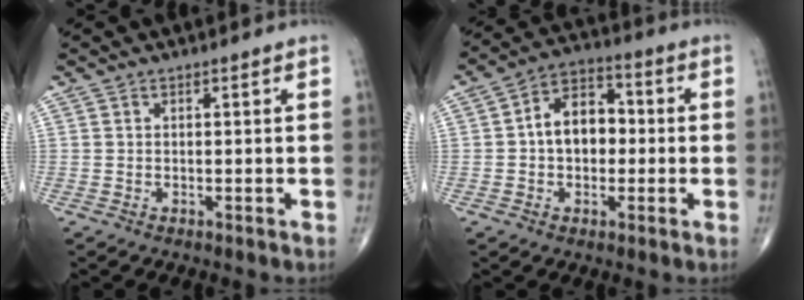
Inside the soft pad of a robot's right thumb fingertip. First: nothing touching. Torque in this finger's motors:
{"motor_torque": [-0.25, 0.68, 0.44, 0.27, 0.10]}